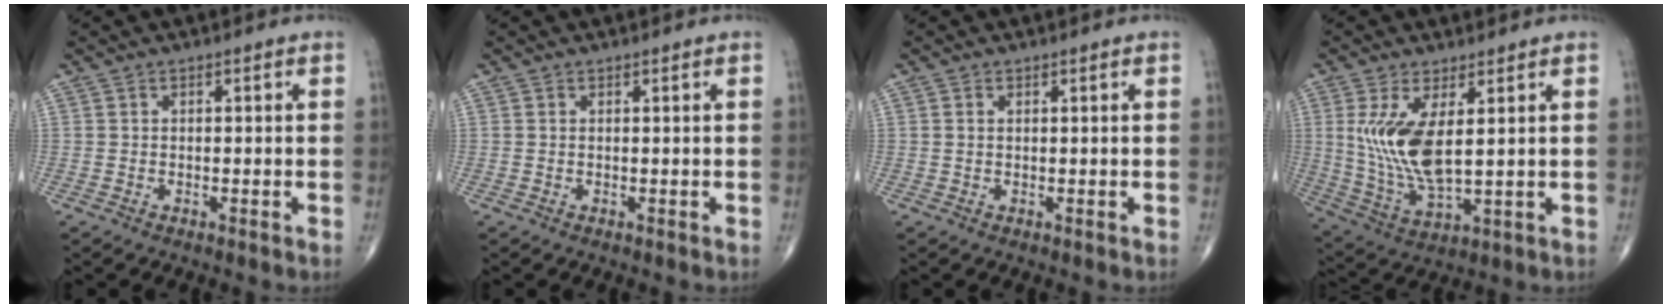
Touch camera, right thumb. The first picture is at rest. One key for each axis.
{"total": 0.0}
{"total": 0.7, "fx": 0.2, "fy": 0.4, "fz": 0.5, "tx": -0.013, "ty": 0.004, "tz": 0.005}
{"total": 11.7, "fx": 2.4, "fy": 4.6, "fz": 10.5, "tx": -0.220, "ty": -0.024, "tz": 0.061}